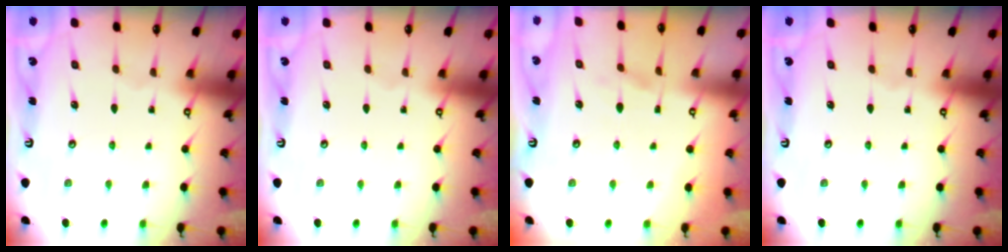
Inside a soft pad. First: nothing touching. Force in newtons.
{"total": 0.0}
{"total": 3.5, "press": 3.4, "slide": 1.1}
{"total": 0.0}